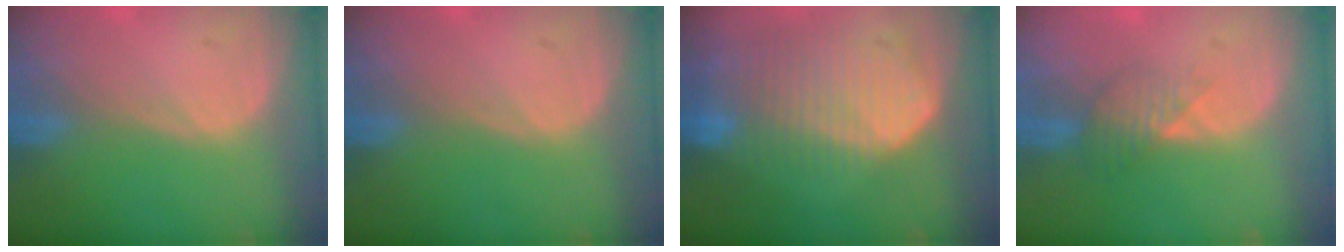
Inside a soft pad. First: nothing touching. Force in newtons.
{"total": 0.0}
{"total": 10.5, "press": 9.1, "slide": 5.2}
{"total": 3.5, "press": 3.1, "slide": 1.6}